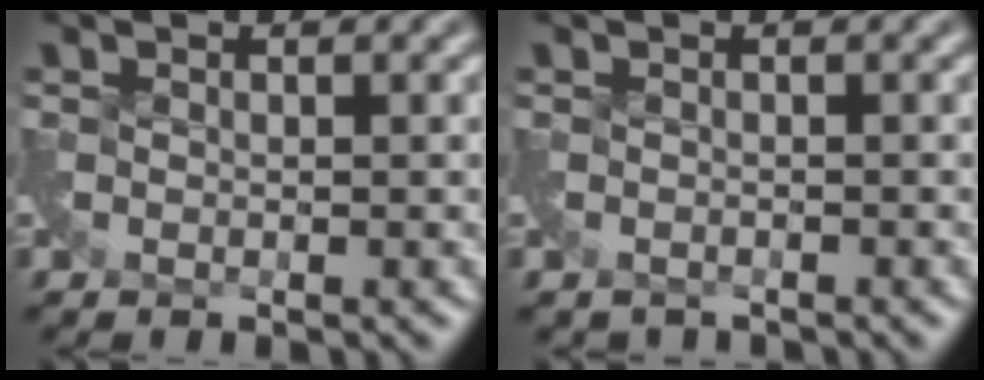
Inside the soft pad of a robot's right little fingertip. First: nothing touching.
{"total": 1.2, "force": [-1.1, 0.5, 0.1], "torque": [-0.002, -0.014, -0.026]}